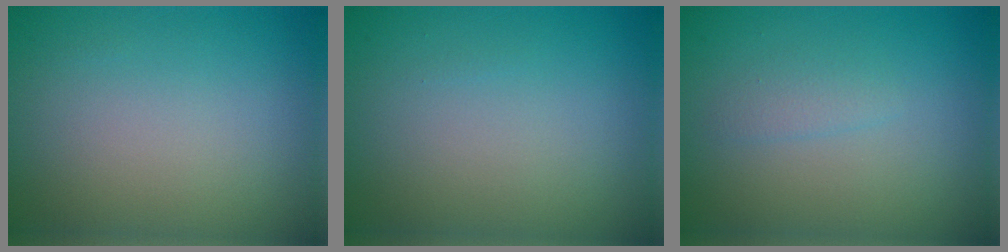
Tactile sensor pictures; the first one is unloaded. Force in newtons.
{"total": 0.0}
{"total": 1.1, "press": 1.1, "slide": 0.1}